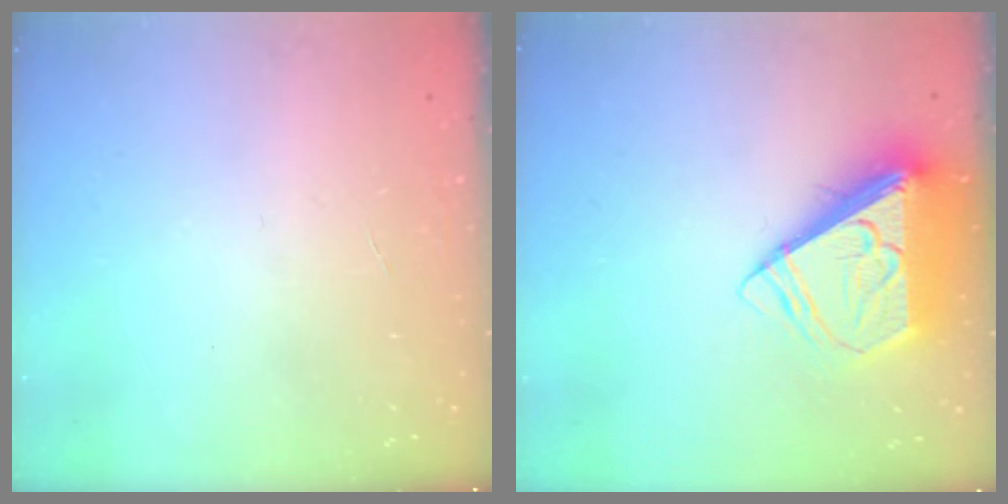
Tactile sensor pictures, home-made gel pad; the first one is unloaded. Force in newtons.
{"total": 10.3, "press": 10.1, "slide": 1.5}